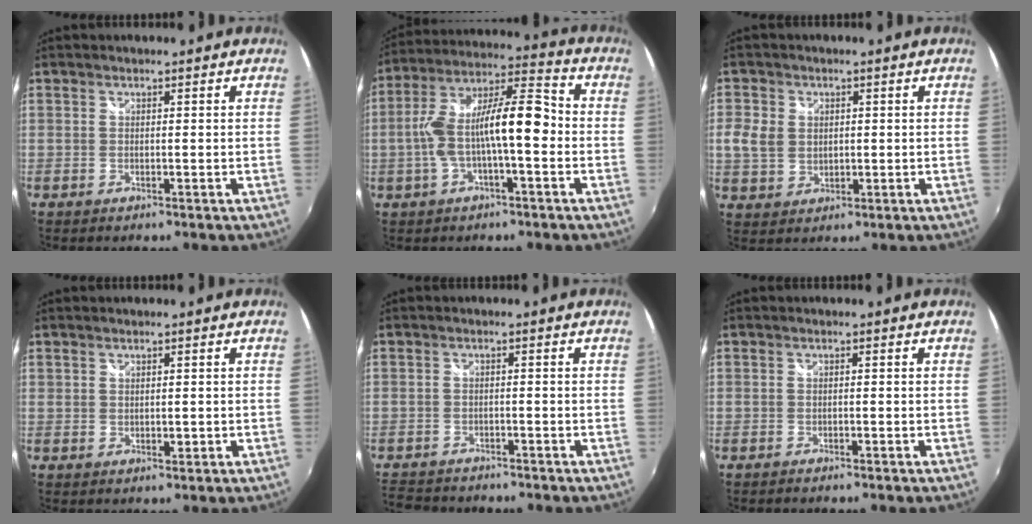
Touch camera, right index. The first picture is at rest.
{"total": 13.6, "force": [-2.2, 3.5, 12.9], "torque": [-0.241, 0.021, -0.038]}
{"total": 6.3, "force": [0.5, 5.3, 3.4], "torque": [-0.079, 0.005, 0.012]}
{"total": 1.1, "force": [0.2, 0.6, 0.9], "torque": [-0.013, -0.001, 0.004]}
{"total": 6.9, "force": [-6.3, 2.3, 1.4], "torque": [-0.055, -0.007, -0.107]}
{"total": 1.2, "force": [-1.1, 0.1, 0.4], "torque": [-0.010, -0.006, -0.018]}